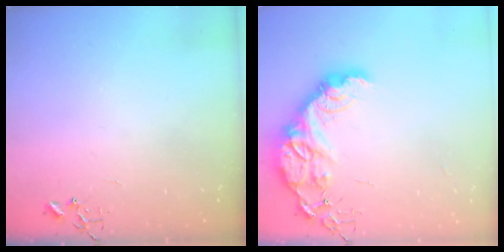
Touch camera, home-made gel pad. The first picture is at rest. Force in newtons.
{"total": 19.0, "press": 19.0, "slide": 1.4}